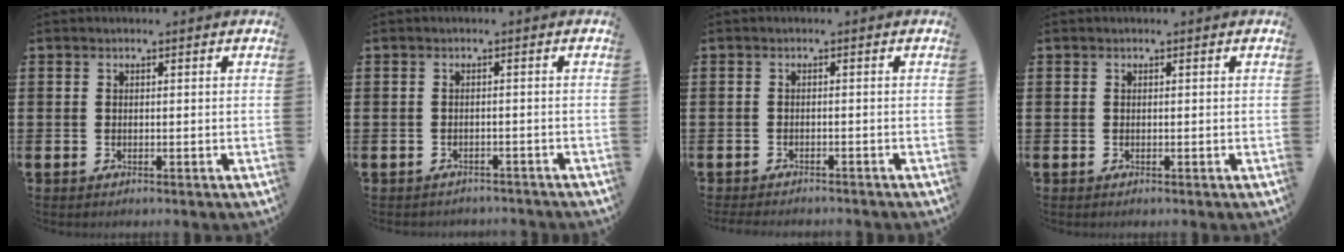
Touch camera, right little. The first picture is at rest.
{"total": 0.8, "force": [-0.8, 0.1, -0.1], "torque": [-0.003, 0.002, -0.018]}
{"total": 0.9, "force": [-0.9, 0.0, 0.0], "torque": [-0.003, 0.001, -0.018]}
{"total": 0.0}